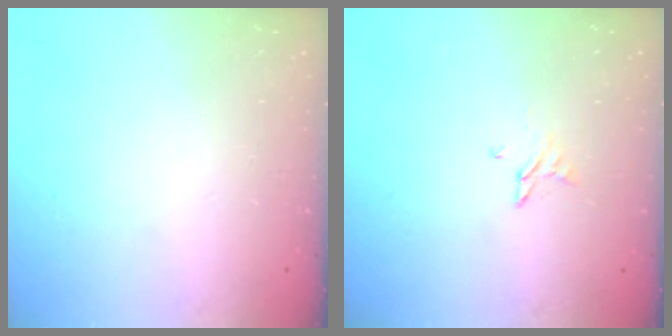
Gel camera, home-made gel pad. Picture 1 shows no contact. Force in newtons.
{"total": 2.6, "press": 2.6, "slide": 0.3}